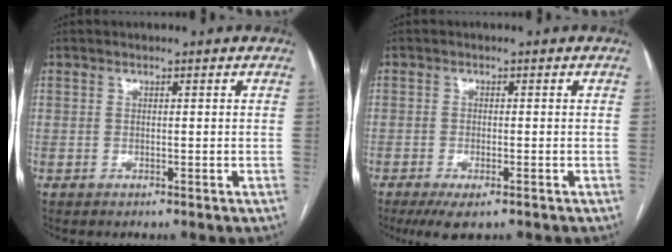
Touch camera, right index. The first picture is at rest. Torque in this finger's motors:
{"motor_torque": [0.69, -0.41, 0.11, 0.01]}